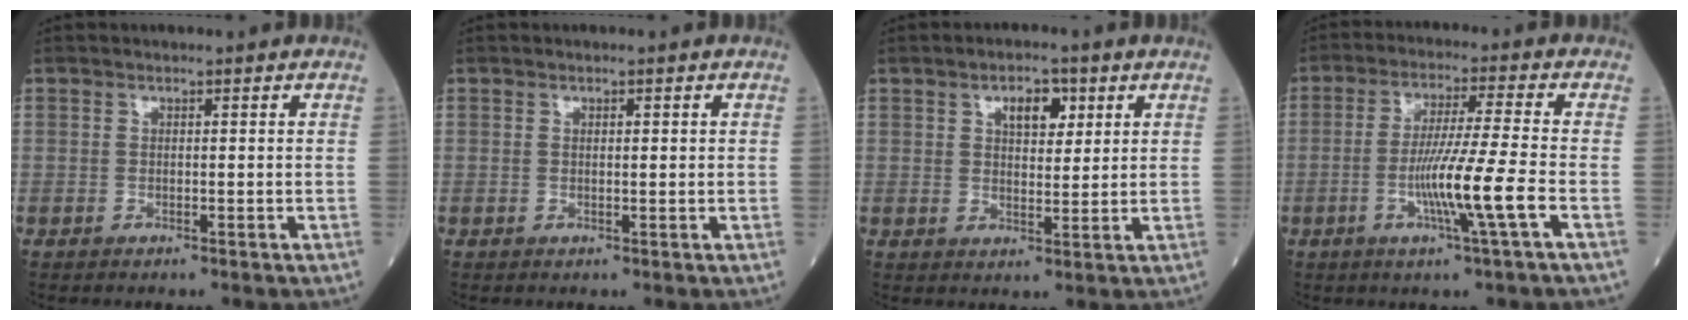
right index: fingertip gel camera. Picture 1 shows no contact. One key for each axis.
{"total": 0.8, "fx": 0.2, "fy": 0.2, "fz": 0.8, "tx": -0.016, "ty": 0.001, "tz": 0.004}
{"total": 4.9, "fx": 2.3, "fy": 2.3, "fz": 3.6, "tx": -0.057, "ty": 0.005, "tz": 0.036}
{"total": 9.4, "fx": -3.0, "fy": -1.6, "fz": 8.8, "tx": -0.166, "ty": -0.013, "tz": -0.057}